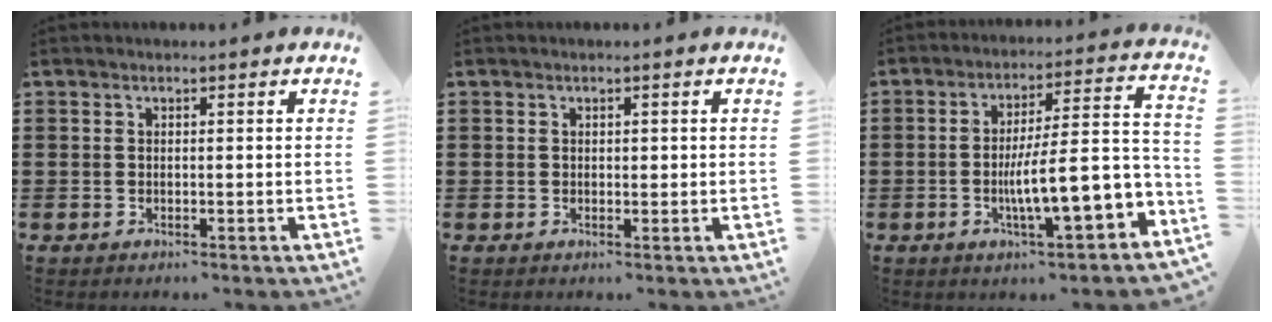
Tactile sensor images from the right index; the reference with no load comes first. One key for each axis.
{"total": 0.6, "fx": 0.2, "fy": 0.5, "fz": 0.3, "tx": -0.006, "ty": 0.004, "tz": 0.004}
{"total": 12.2, "fx": -3.7, "fy": 3.1, "fz": 11.2, "tx": -0.153, "ty": -0.017, "tz": -0.065}